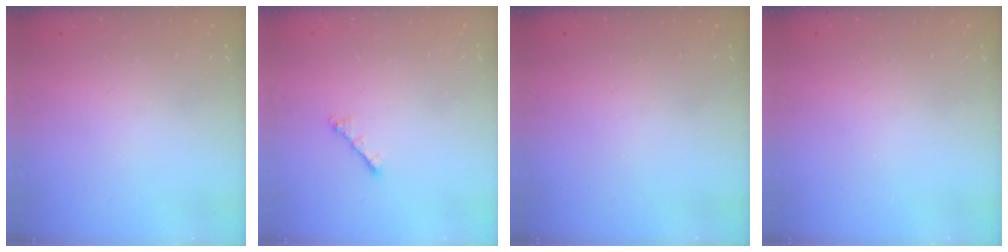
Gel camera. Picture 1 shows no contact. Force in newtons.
{"total": 2.0, "press": 1.9, "slide": 0.6}
{"total": 0.0}
{"total": 0.0}